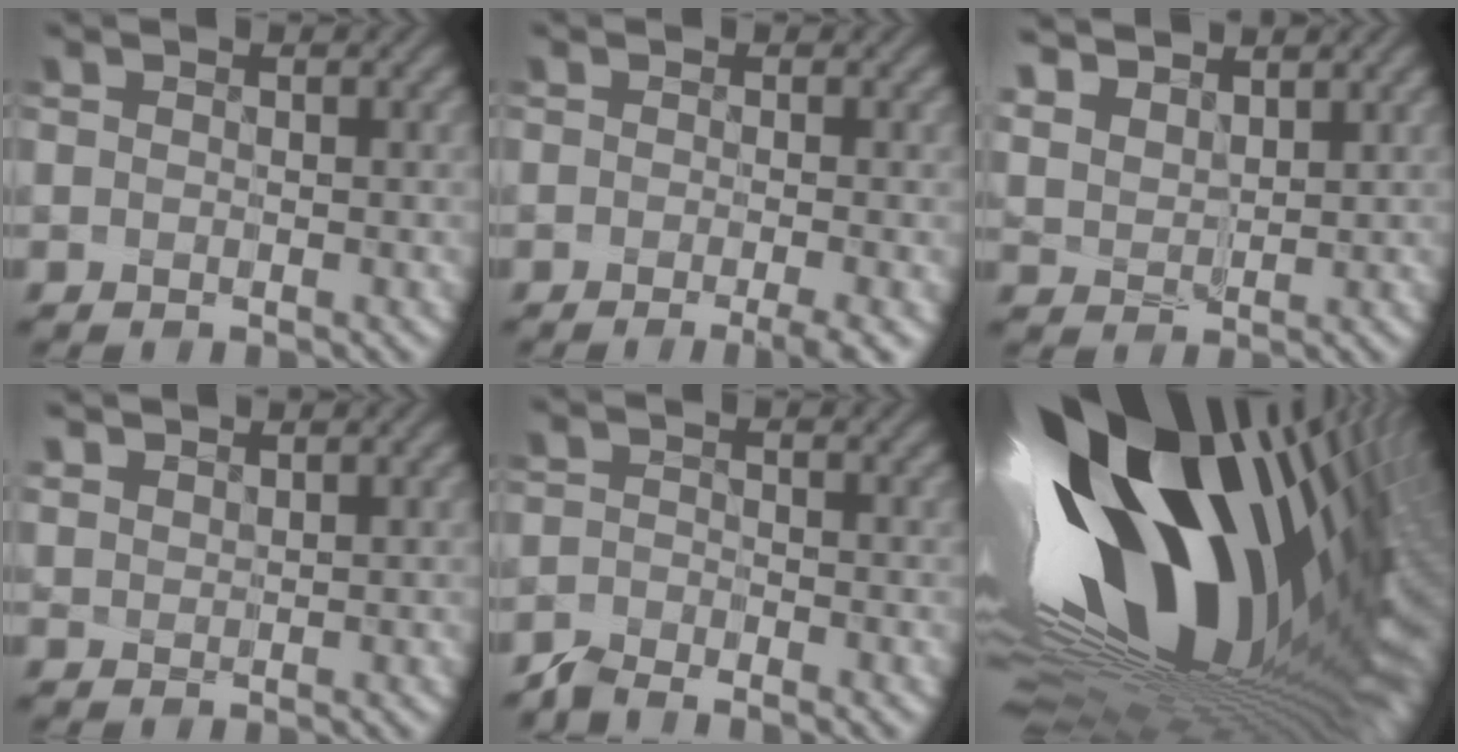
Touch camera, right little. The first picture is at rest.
{"total": 3.4, "force": [-1.7, 0.7, 2.9], "torque": [-0.041, -0.006, -0.022]}
{"total": 5.2, "force": [3.7, 3.1, 2.0], "torque": [-0.080, 0.023, 0.070]}
{"total": 2.0, "force": [1.6, 1.1, 0.7], "torque": [-0.021, 0.022, 0.025]}
{"total": 2.6, "force": [-2.6, -0.2, -0.2], "torque": [-0.002, 0.000, -0.052]}
{"total": 19.6, "force": [4.9, 9.6, 16.5], "torque": [-0.282, -0.020, 0.081]}